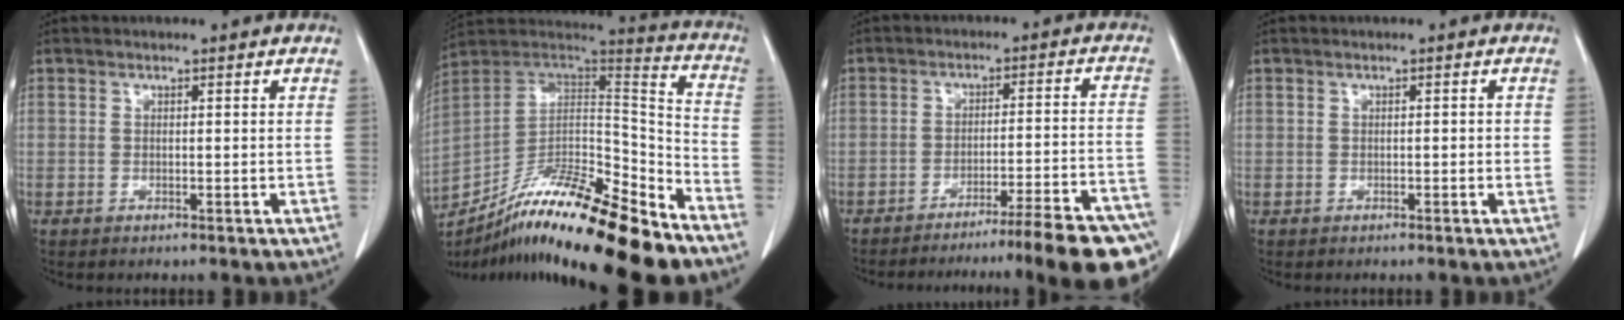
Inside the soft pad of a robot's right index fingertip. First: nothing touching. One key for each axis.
{"total": 23.3, "fx": -17.4, "fy": 3.1, "fz": 15.2, "tx": -0.238, "ty": 0.000, "tz": -0.303}
{"total": 18.8, "fx": -15.3, "fy": 0.3, "fz": 10.9, "tx": -0.067, "ty": 0.003, "tz": -0.203}
{"total": 1.0, "fx": -0.1, "fy": 0.3, "fz": 1.0, "tx": -0.013, "ty": 0.001, "tz": 0.002}